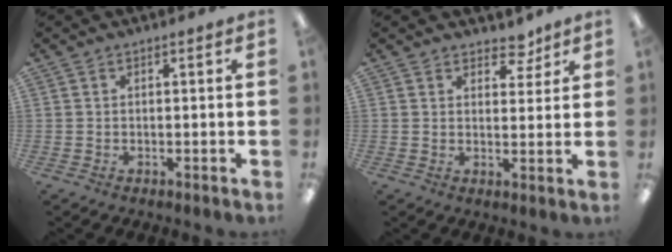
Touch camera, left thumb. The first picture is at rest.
{"total": 4.9, "force": [4.0, 2.5, 1.4], "torque": [0.003, -0.027, 0.066]}